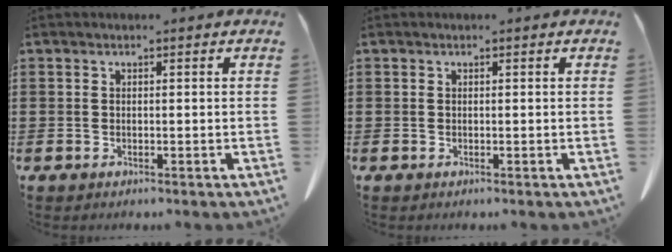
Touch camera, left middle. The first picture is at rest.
{"total": 0.0}